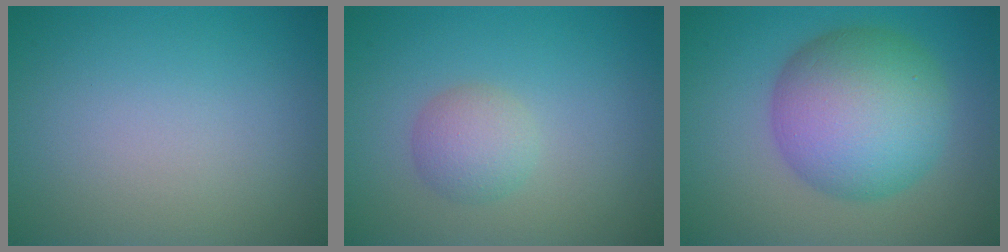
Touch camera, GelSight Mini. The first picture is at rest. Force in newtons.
{"total": 2.5, "press": 2.4, "slide": 0.2}
{"total": 9.8, "press": 9.8, "slide": 0.1}